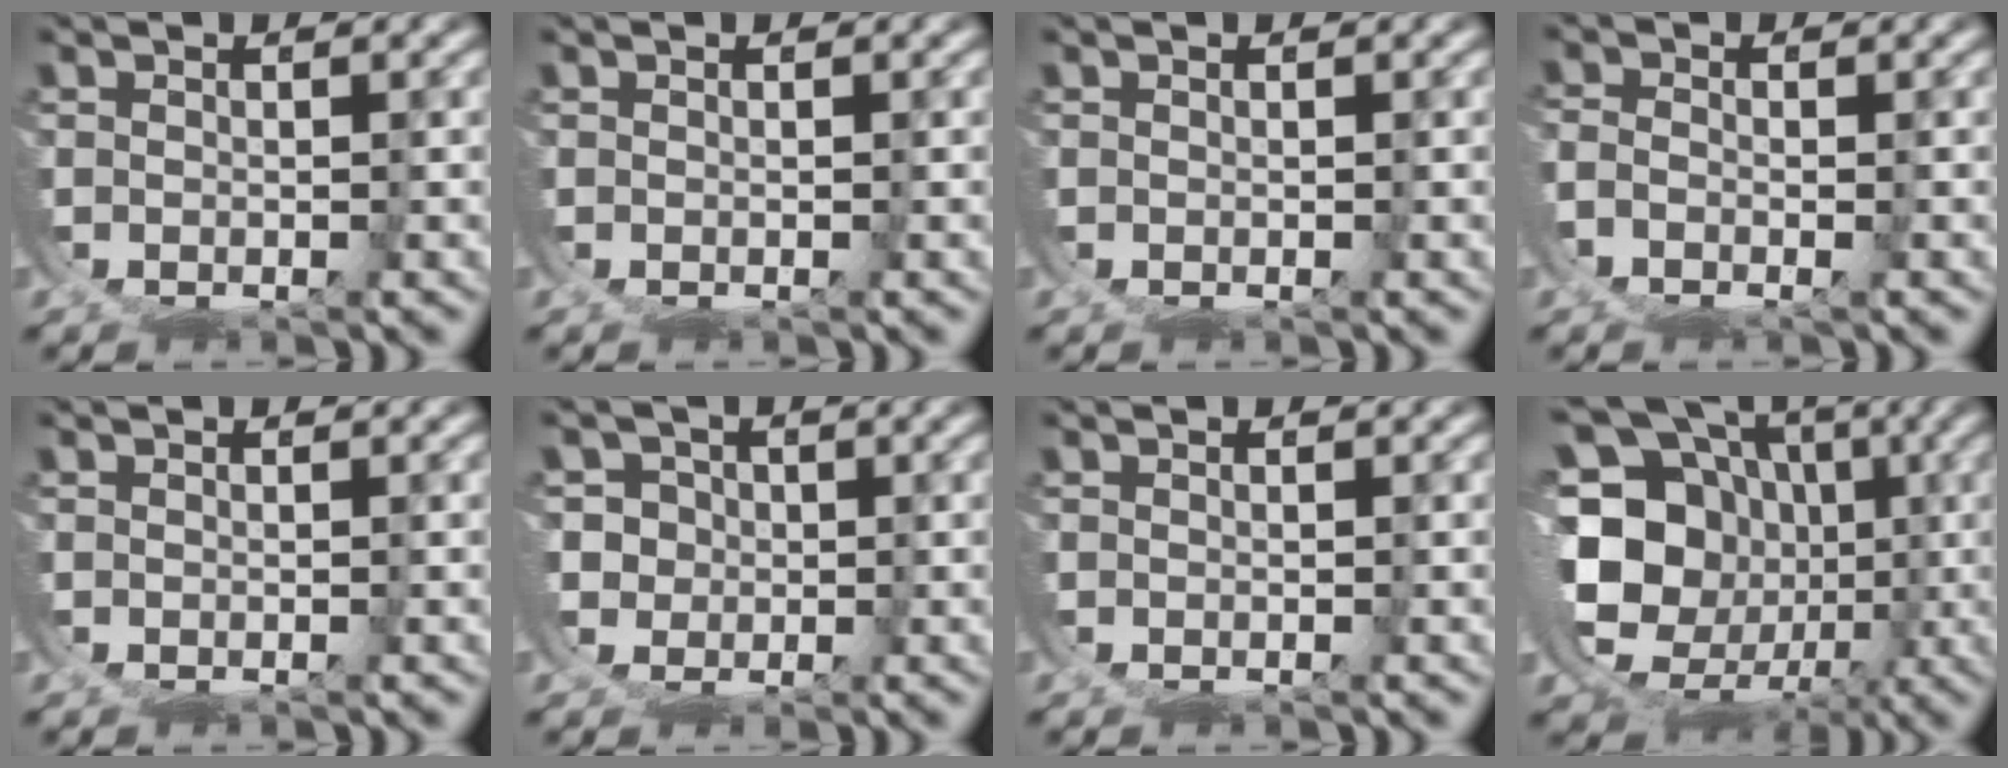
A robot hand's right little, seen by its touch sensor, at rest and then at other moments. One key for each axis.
{"total": 0.0}
{"total": 0.0}
{"total": 2.9, "fx": -1.8, "fy": 1.9, "fz": 1.3, "tx": -0.037, "ty": -0.020, "tz": -0.023}
{"total": 0.0}
{"total": 2.4, "fx": 0.8, "fy": 2.2, "fz": -0.4, "tx": -0.008, "ty": -0.025, "tz": 0.026}
{"total": 0.0}
{"total": 17.0, "fx": 1.1, "fy": 14.7, "fz": 8.6, "tx": -0.172, "ty": -0.028, "tz": 0.015}